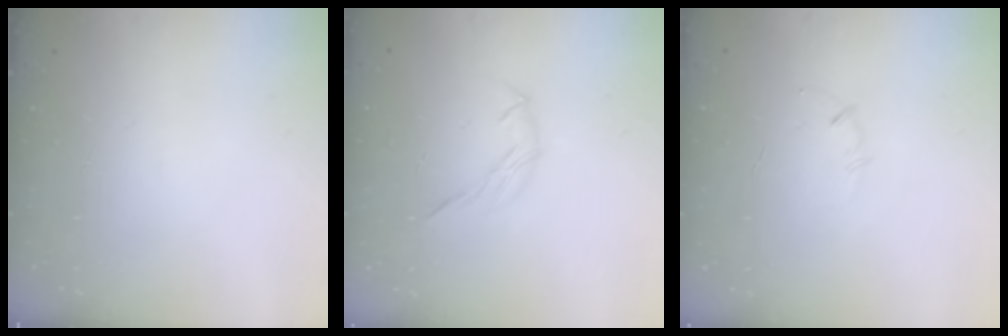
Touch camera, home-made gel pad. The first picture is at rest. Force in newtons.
{"total": 5.8, "press": 5.7, "slide": 1.4}
{"total": 3.6, "press": 3.5, "slide": 0.8}